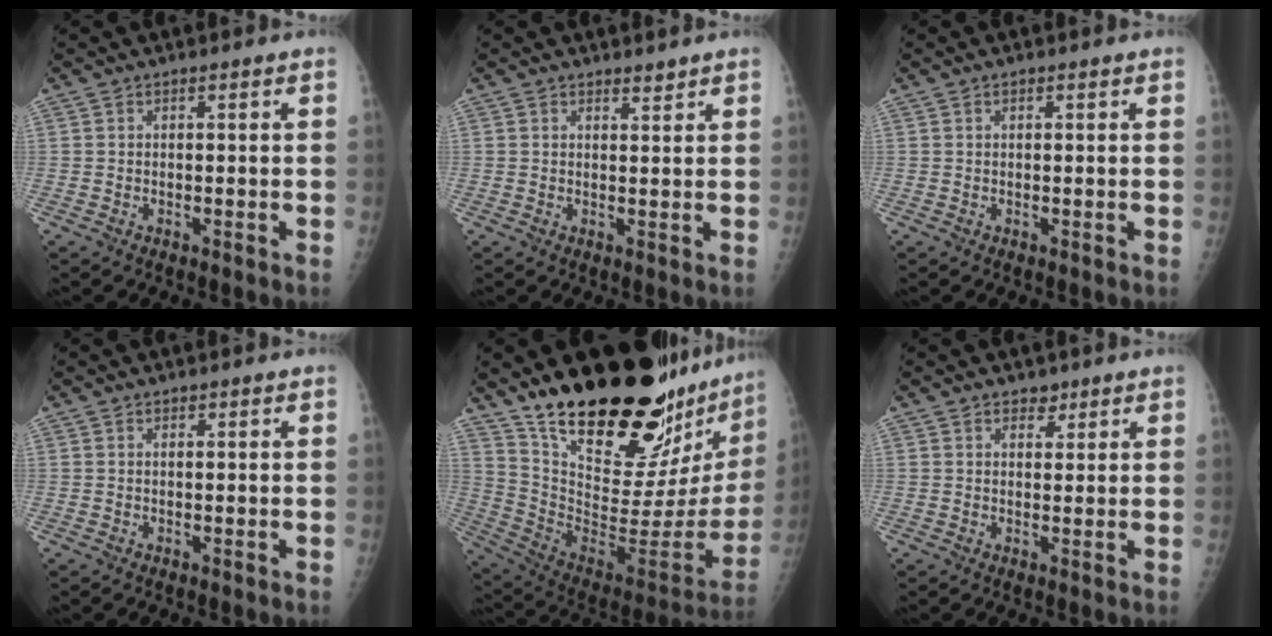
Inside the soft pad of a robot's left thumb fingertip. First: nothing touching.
{"total": 1.6, "force": [1.5, 0.5, 0.4], "torque": [0.005, -0.012, 0.021]}
{"total": 0.7, "force": [0.4, 0.4, 0.4], "torque": [-0.005, -0.001, 0.005]}
{"total": 0.7, "force": [0.5, 0.4, 0.4], "torque": [-0.004, -0.002, 0.007]}
{"total": 34.6, "force": [26.3, 9.8, 20.2], "torque": [-0.299, -0.155, 0.400]}
{"total": 2.7, "force": [1.9, 1.7, 0.9], "torque": [0.006, -0.011, 0.027]}